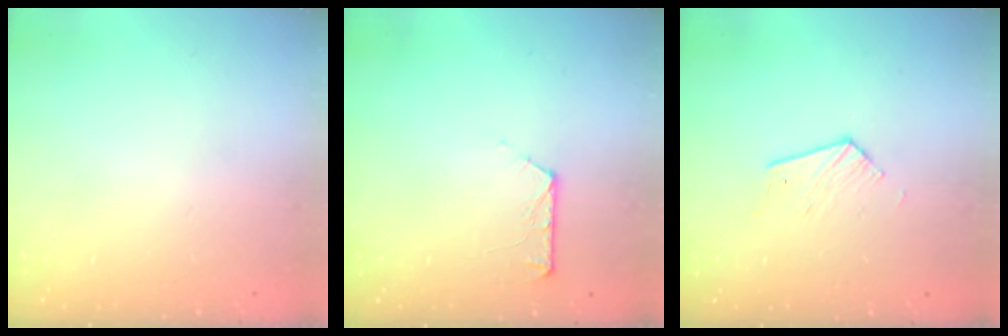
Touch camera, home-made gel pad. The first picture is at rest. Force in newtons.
{"total": 6.6, "press": 6.5, "slide": 0.8}
{"total": 4.1, "press": 4.1, "slide": 0.4}